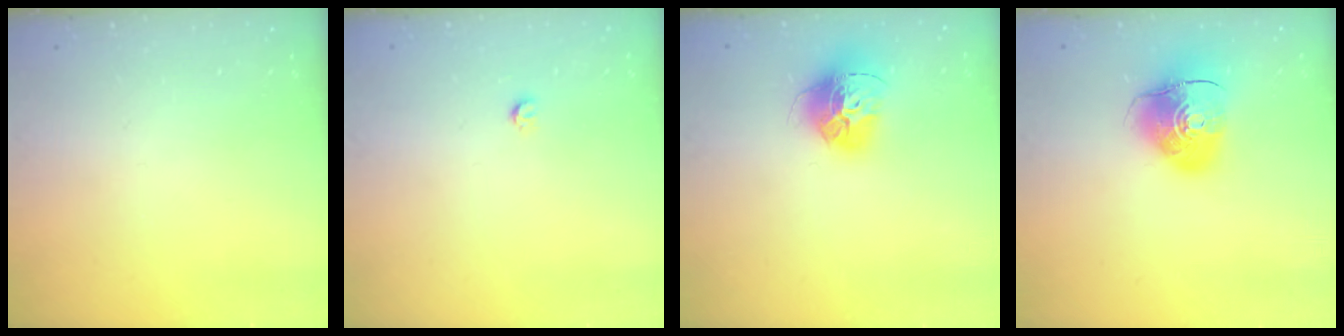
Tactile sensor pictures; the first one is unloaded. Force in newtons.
{"total": 3.2, "press": 3.2, "slide": 0.3}
{"total": 14.8, "press": 14.8, "slide": 1.6}
{"total": 10.8, "press": 10.6, "slide": 1.7}